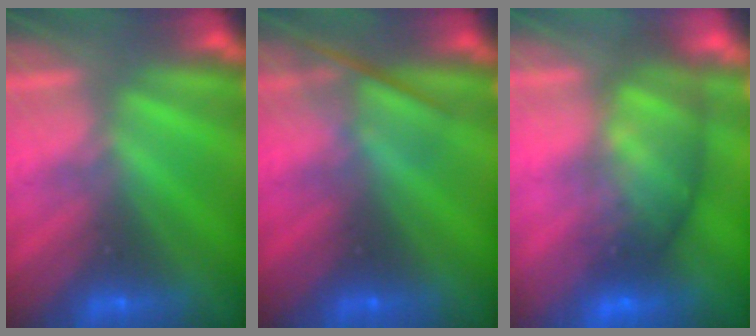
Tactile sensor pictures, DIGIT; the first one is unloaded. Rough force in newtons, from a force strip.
{"total": 2.4}
{"total": 5.9}